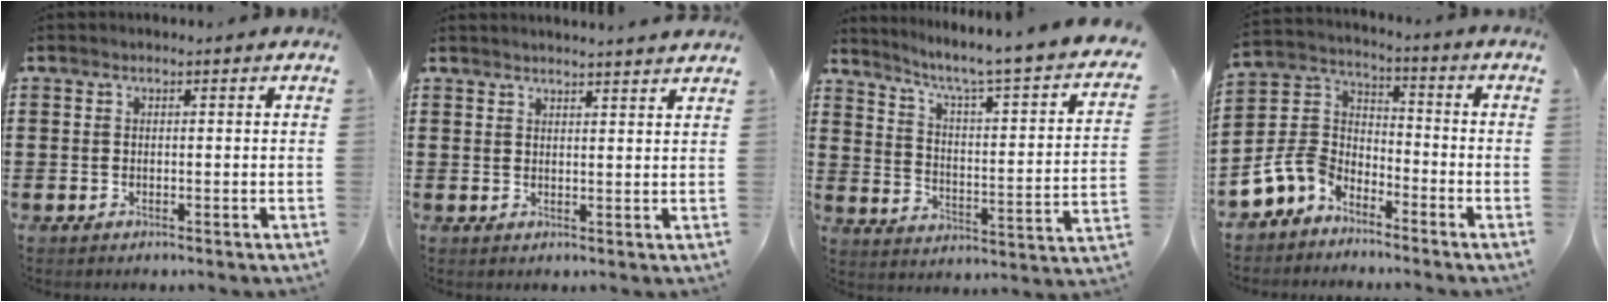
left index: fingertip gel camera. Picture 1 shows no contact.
{"total": 2.2, "force": [2.1, -0.4, 0.1], "torque": [-0.007, -0.006, 0.040]}
{"total": 4.3, "force": [3.0, -0.5, 3.0], "torque": [-0.076, -0.046, 0.035]}
{"total": 6.4, "force": [-4.6, 4.2, 1.5], "torque": [-0.068, 0.008, -0.101]}